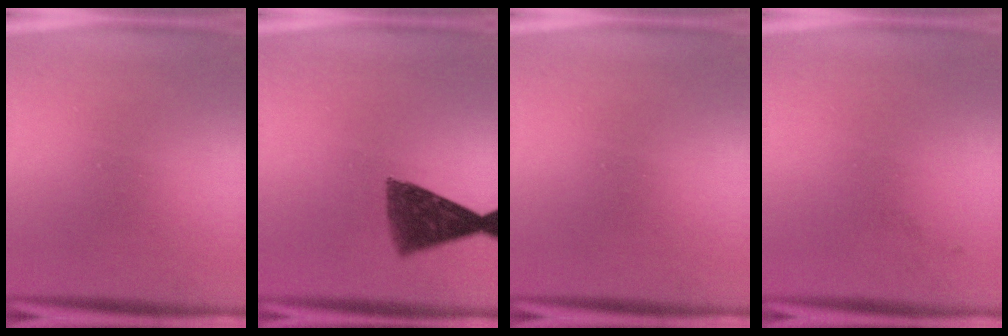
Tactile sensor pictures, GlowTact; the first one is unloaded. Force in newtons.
{"total": 9.2}
{"total": 0.0}
{"total": 1.1}